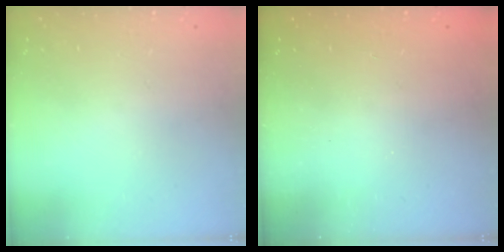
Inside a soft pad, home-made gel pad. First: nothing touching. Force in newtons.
{"total": 2.4, "press": 2.3, "slide": 0.8}